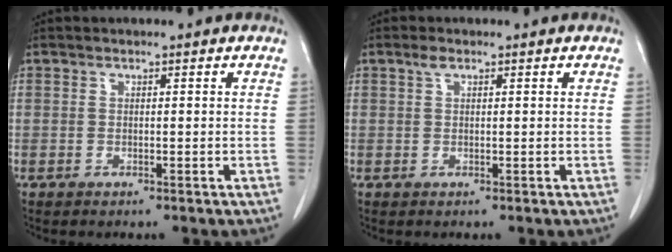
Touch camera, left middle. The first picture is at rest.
{"total": 1.2, "force": [0.7, 0.4, 0.8], "torque": [-0.017, 0.007, 0.013]}